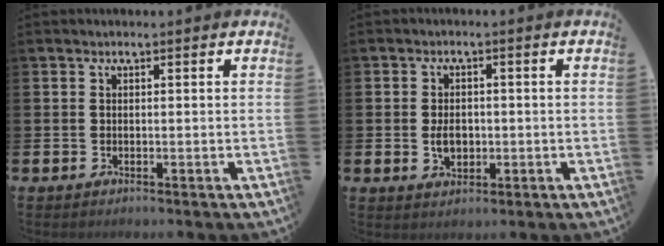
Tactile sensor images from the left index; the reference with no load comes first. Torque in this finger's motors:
{"motor_torque": [0.68, -0.14, 0.12, 0.10]}